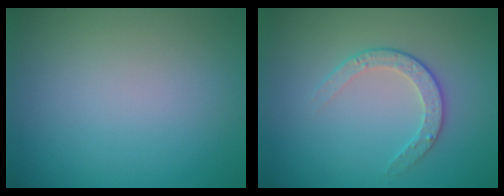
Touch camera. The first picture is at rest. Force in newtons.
{"total": 2.2, "press": 1.6, "slide": 1.5}